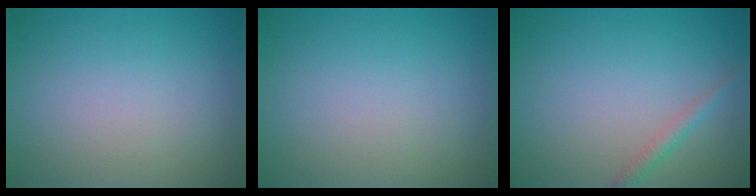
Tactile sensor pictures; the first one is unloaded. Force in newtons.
{"total": 0.0}
{"total": 1.3, "press": 1.3, "slide": 0.0}